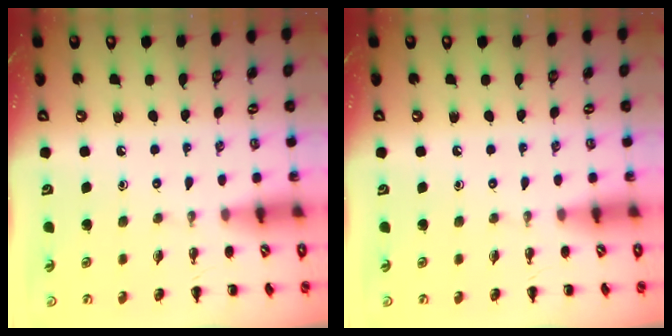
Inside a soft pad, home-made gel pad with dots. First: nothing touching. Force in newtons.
{"total": 0.0}